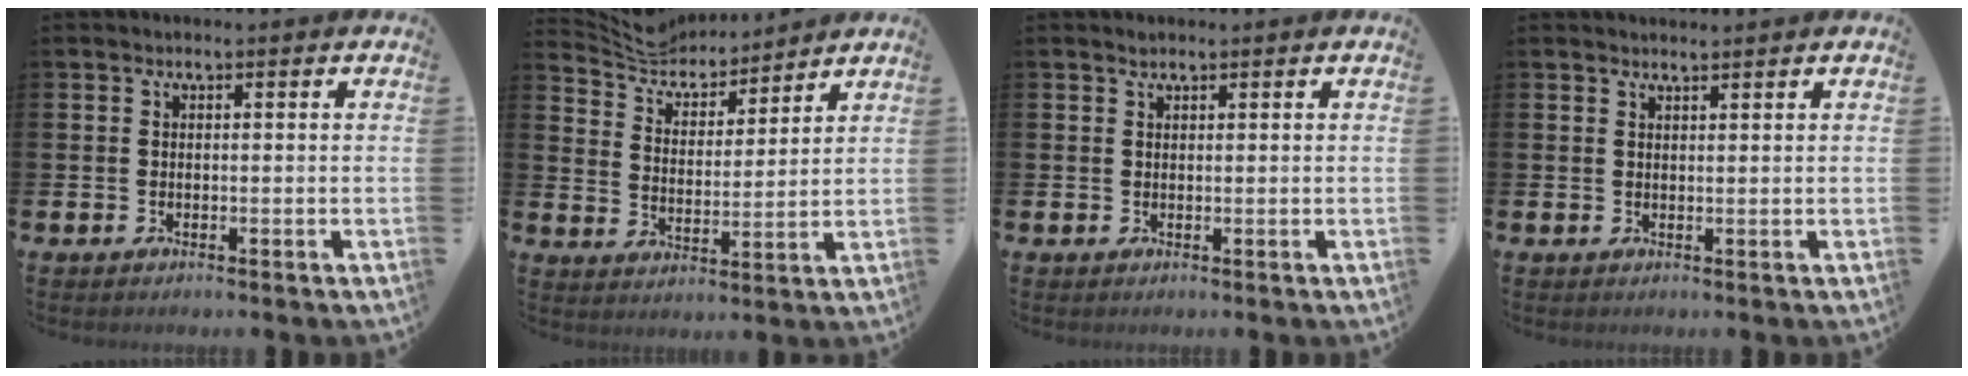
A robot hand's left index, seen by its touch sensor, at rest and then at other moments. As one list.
[{"total": 6.8, "force": [6.6, 1.5, 0.7], "torque": [-0.053, -0.044, 0.118]}, {"total": 0.9, "force": [0.8, 0.3, 0.0], "torque": [0.007, -0.002, 0.014]}, {"total": 1.3, "force": [1.3, -0.1, -0.1], "torque": [0.000, -0.005, 0.024]}]